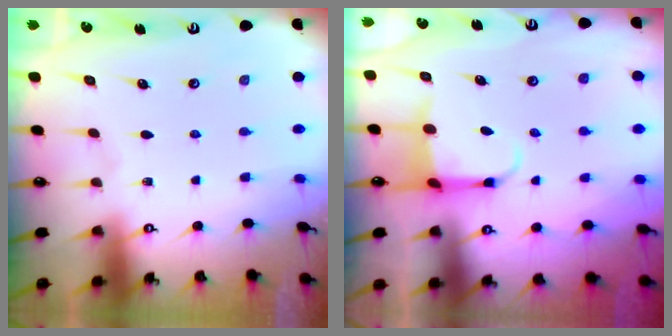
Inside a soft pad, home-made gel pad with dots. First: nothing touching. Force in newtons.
{"total": 4.0, "press": 3.8, "slide": 1.0}